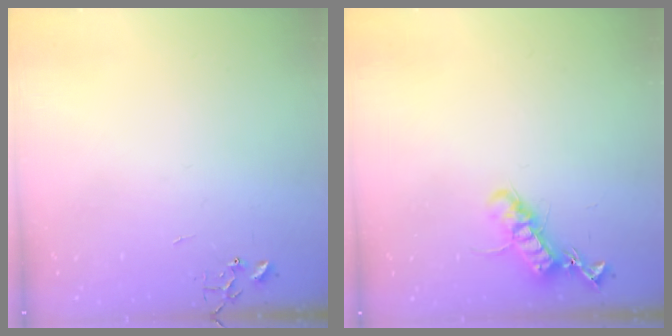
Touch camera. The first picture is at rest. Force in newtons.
{"total": 12.9, "press": 12.9, "slide": 0.3}